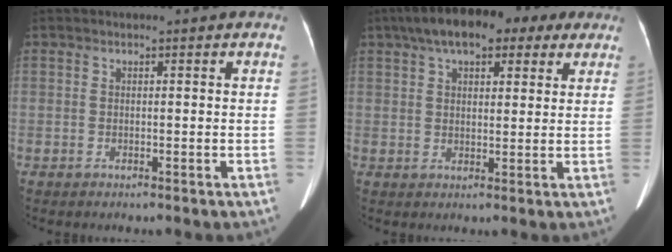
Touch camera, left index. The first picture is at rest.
{"total": 14.3, "force": [9.4, 5.8, 9.1], "torque": [-0.147, 0.059, 0.144]}